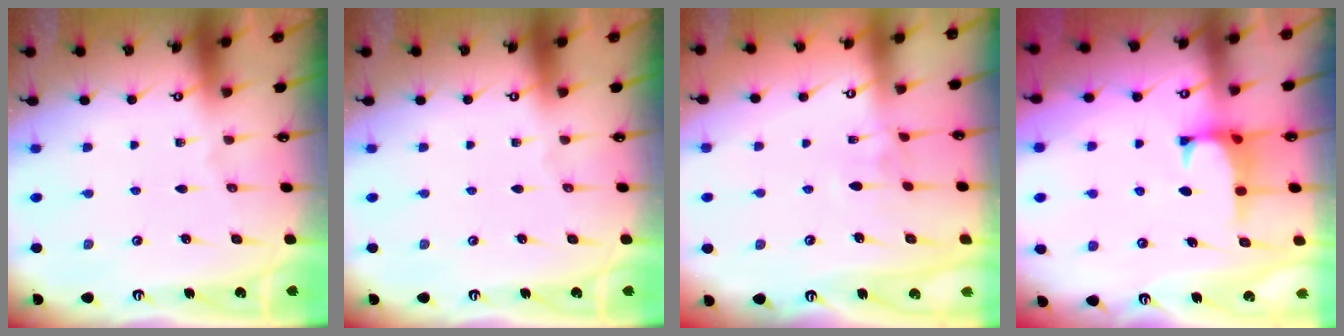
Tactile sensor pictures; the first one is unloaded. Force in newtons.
{"total": 0.0}
{"total": 2.9, "press": 2.9, "slide": 0.3}
{"total": 1.1, "press": 0.9, "slide": 0.6}